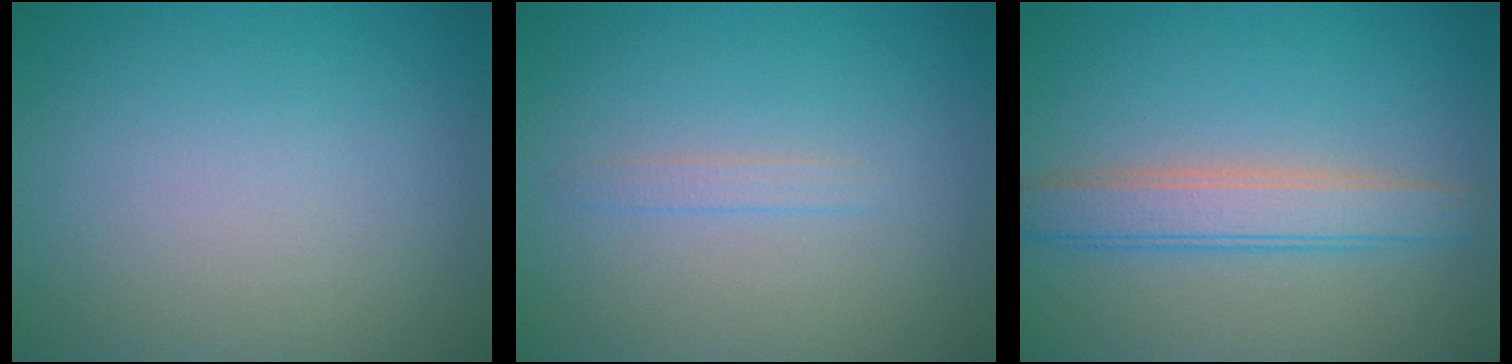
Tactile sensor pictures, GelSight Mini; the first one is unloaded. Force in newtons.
{"total": 0.9, "press": 0.9, "slide": 0.0}
{"total": 3.9, "press": 3.9, "slide": 0.3}